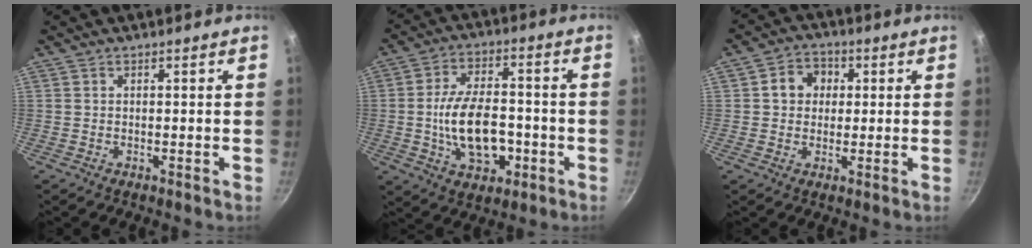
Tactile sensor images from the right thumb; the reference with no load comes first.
{"total": 14.2, "force": [-2.7, 8.4, 11.2], "torque": [-0.173, 0.023, -0.041]}
{"total": 6.2, "force": [1.2, 5.4, 2.9], "torque": [-0.014, 0.009, 0.010]}